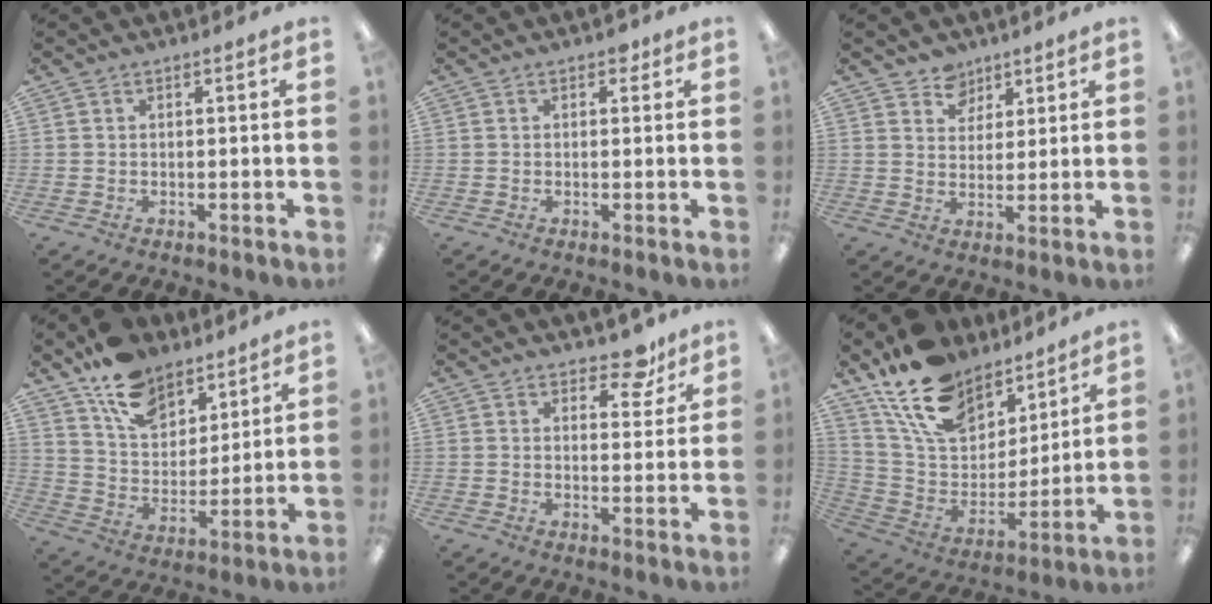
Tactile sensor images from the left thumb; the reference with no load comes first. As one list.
[{"total": 1.9, "force": [0.9, 1.2, 1.0], "torque": [-0.006, -0.002, 0.012]}, {"total": 6.2, "force": [4.6, 4.2, 0.4], "torque": [0.000, -0.028, 0.083]}, {"total": 14.1, "force": [10.4, 8.0, 5.1], "torque": [-0.101, -0.057, 0.198]}, {"total": 7.4, "force": [5.5, 3.5, 3.5], "torque": [-0.026, -0.031, 0.090]}, {"total": 17.8, "force": [13.2, 9.7, 6.9], "torque": [-0.154, -0.075, 0.248]}]